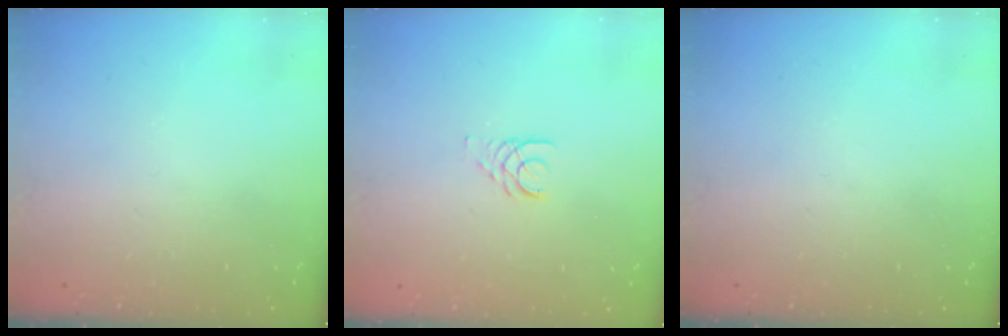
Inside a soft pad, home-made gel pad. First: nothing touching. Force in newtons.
{"total": 2.5, "press": 2.5, "slide": 0.3}
{"total": 0.0}